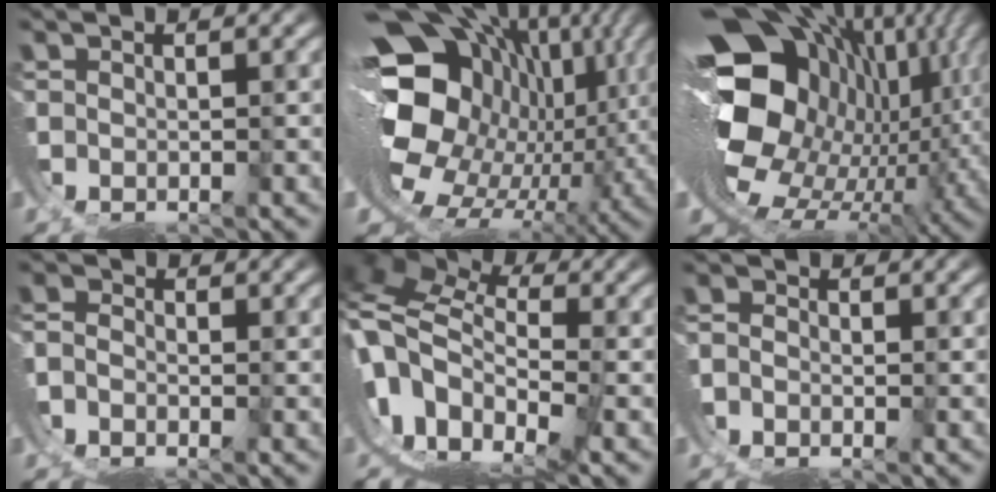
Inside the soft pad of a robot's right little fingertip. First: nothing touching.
{"total": 21.9, "force": [0.6, 16.3, 14.6], "torque": [-0.257, -0.036, 0.012]}
{"total": 23.7, "force": [0.0, 16.6, 16.9], "torque": [-0.267, -0.037, 0.006]}
{"total": 2.4, "force": [-1.1, 1.9, 1.0], "torque": [-0.019, -0.002, -0.028]}
{"total": 16.4, "force": [0.3, 13.5, 9.3], "torque": [-0.213, -0.035, -0.008]}
{"total": 1.5, "force": [-0.7, 1.1, 0.6], "torque": [-0.011, 0.000, -0.020]}